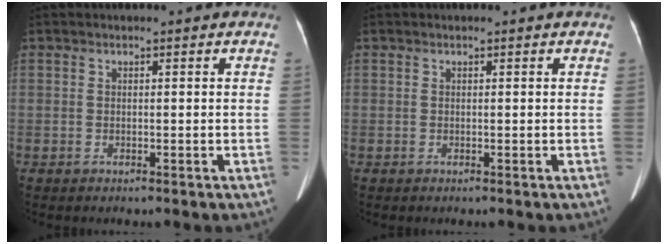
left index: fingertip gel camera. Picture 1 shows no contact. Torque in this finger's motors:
{"motor_torque": [-0.15, 0.02, 0.05, 0.02]}